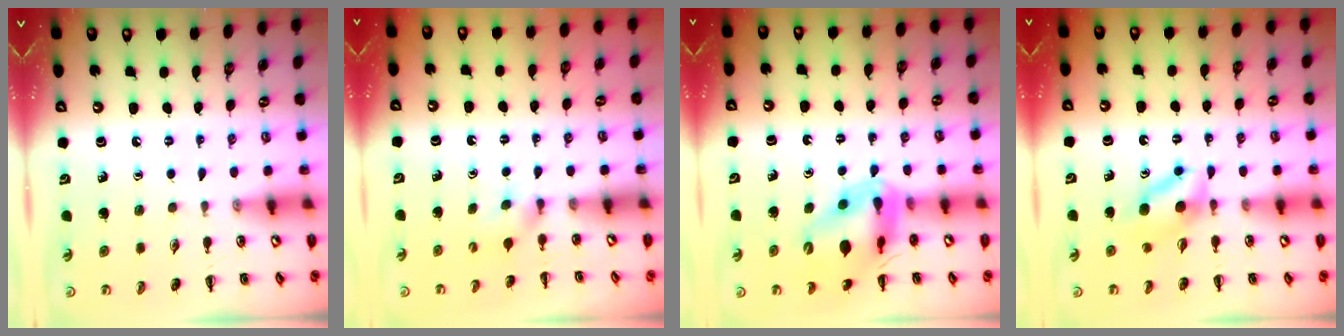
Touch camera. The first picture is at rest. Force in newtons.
{"total": 2.5, "press": 2.4, "slide": 0.9}
{"total": 13.7, "press": 13.2, "slide": 3.7}
{"total": 5.3, "press": 5.2, "slide": 1.0}